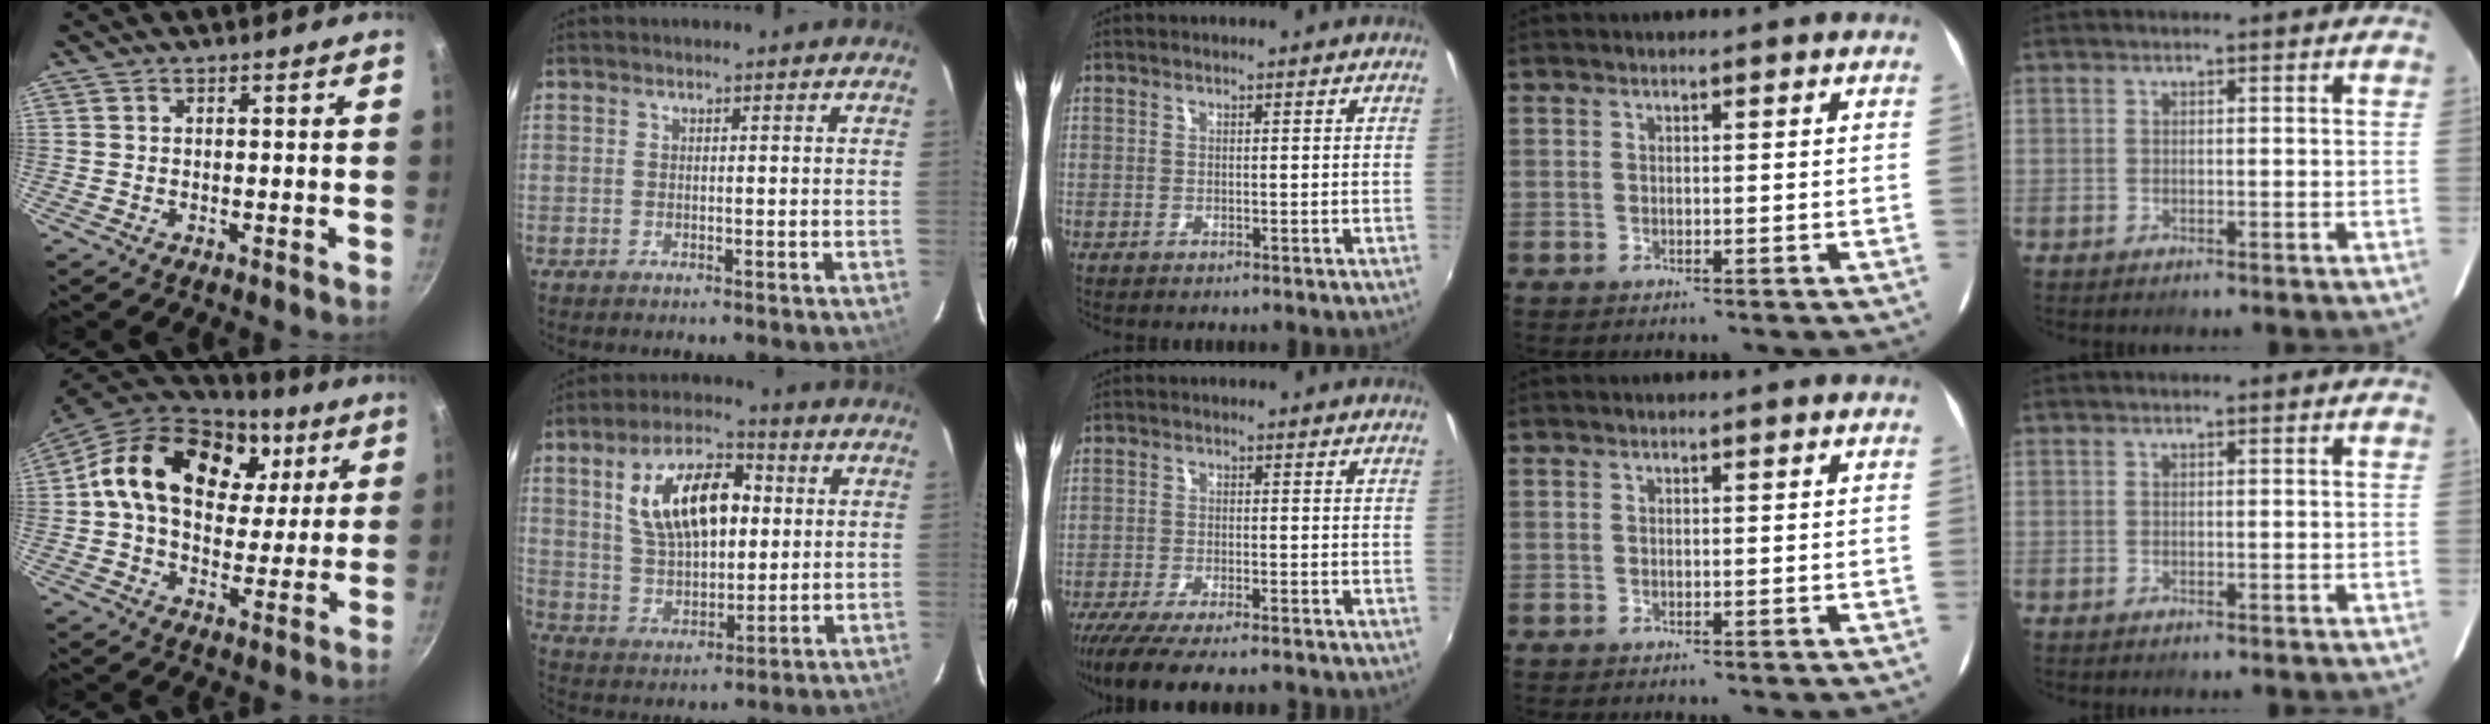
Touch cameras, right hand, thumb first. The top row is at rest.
{"thumb": {"total": 23.7, "force": [7.6, 16.1, 15.6], "torque": [-0.255, 0.001, 0.115]}, "index": {"total": 15.5, "force": [4.0, 7.9, 12.8], "torque": [-0.229, 0.021, 0.078]}, "middle": {"total": 12.6, "force": [-10.7, 2.2, 6.4], "torque": [-0.136, -0.037, -0.172]}}